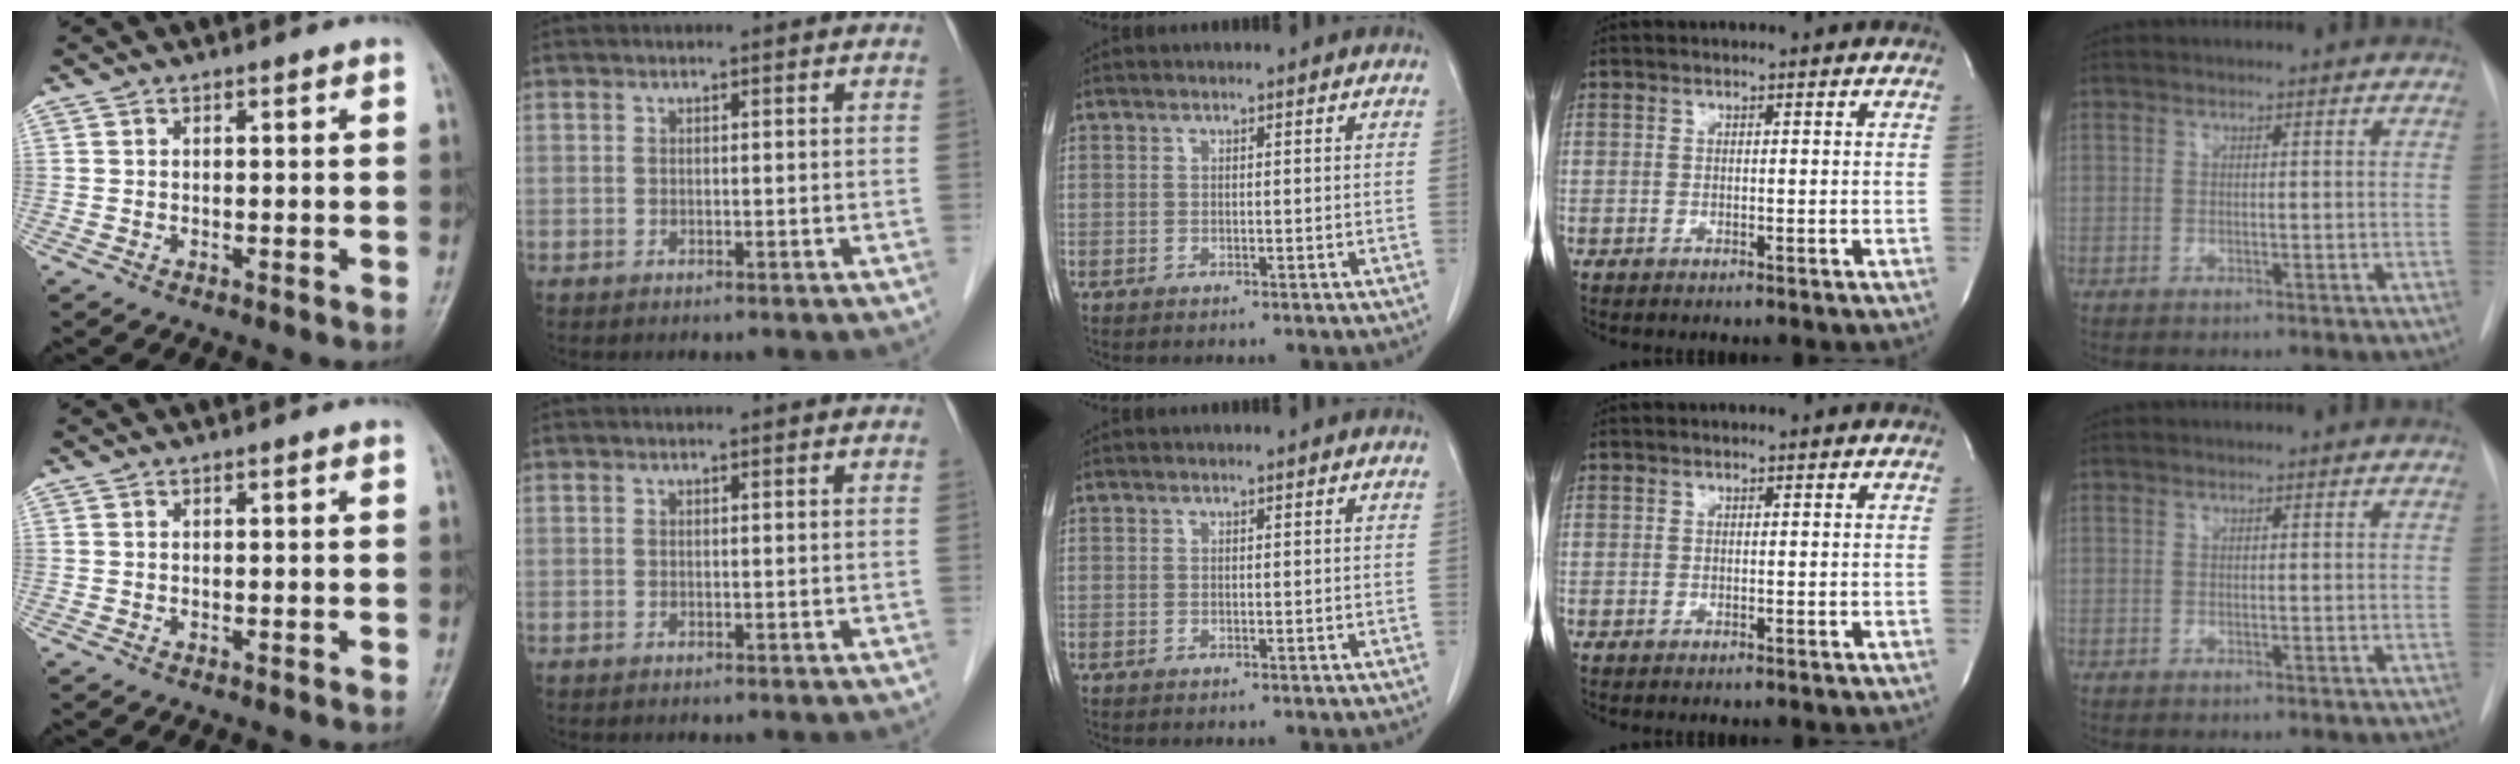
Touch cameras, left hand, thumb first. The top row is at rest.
{}